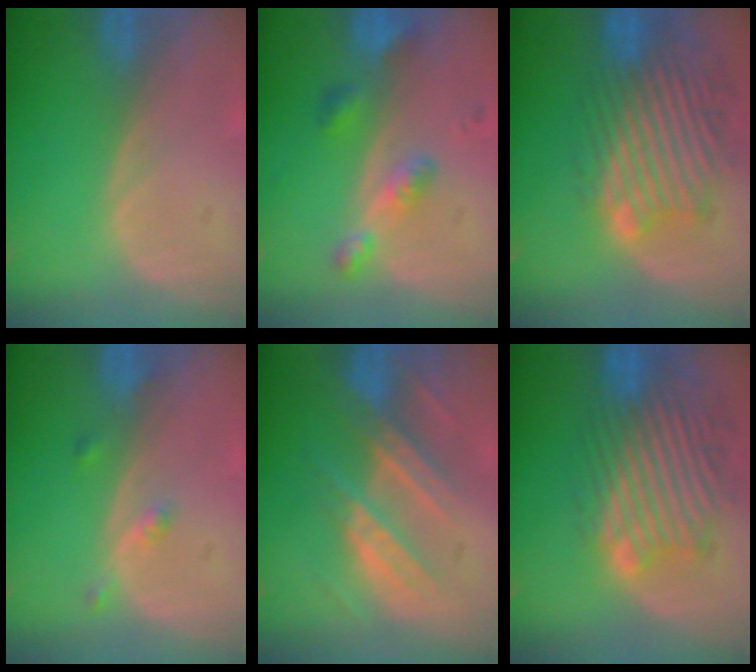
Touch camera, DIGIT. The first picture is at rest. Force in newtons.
{"total": 5.6, "press": 4.9, "slide": 2.7}
{"total": 12.3, "press": 11.0, "slide": 5.5}
{"total": 2.2, "press": 1.8, "slide": 1.3}
{"total": 8.9, "press": 7.8, "slide": 4.2}
{"total": 12.3, "press": 11.0, "slide": 5.5}